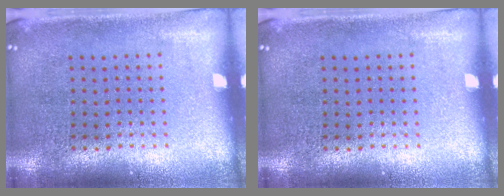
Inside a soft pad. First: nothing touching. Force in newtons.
{"total": 0.0}